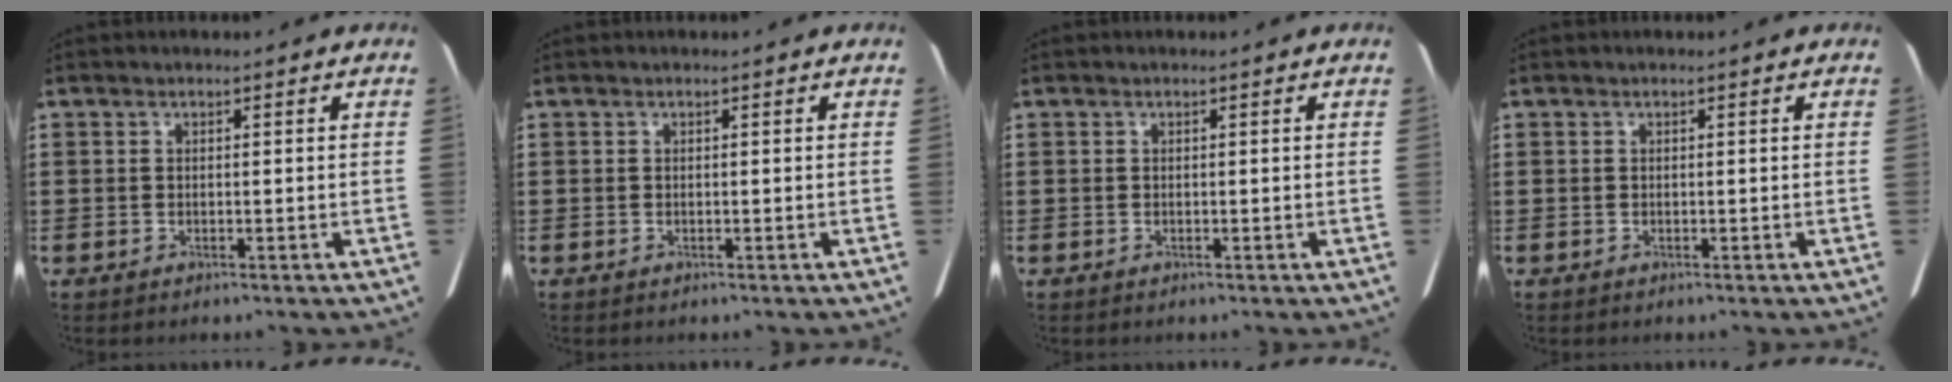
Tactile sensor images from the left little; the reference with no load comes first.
{"total": 0.0}
{"total": 0.0}
{"total": 0.0}